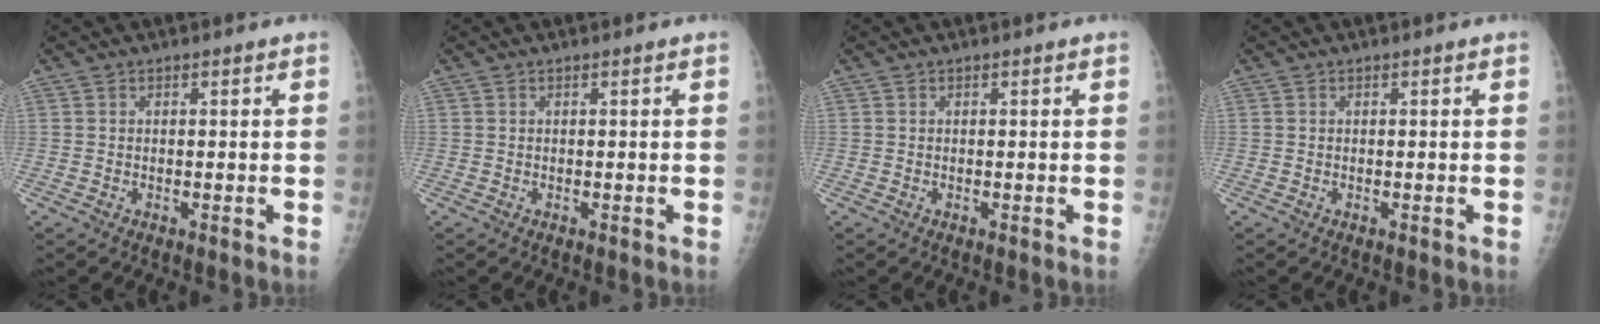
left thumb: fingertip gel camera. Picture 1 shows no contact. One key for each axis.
{"total": 0.0}
{"total": 0.0}
{"total": 0.0}